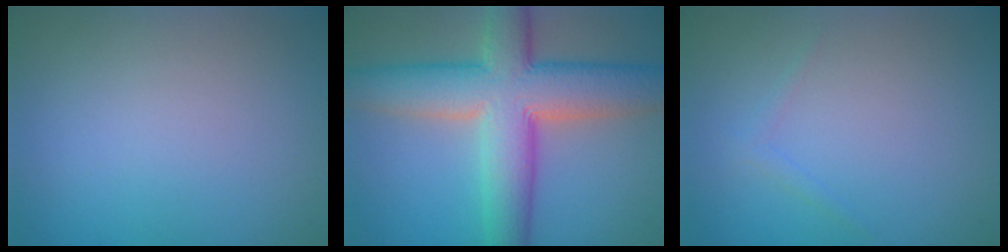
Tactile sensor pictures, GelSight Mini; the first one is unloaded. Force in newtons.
{"total": 10.4, "press": 10.4, "slide": 0.6}
{"total": 0.7, "press": 0.7, "slide": 0.1}